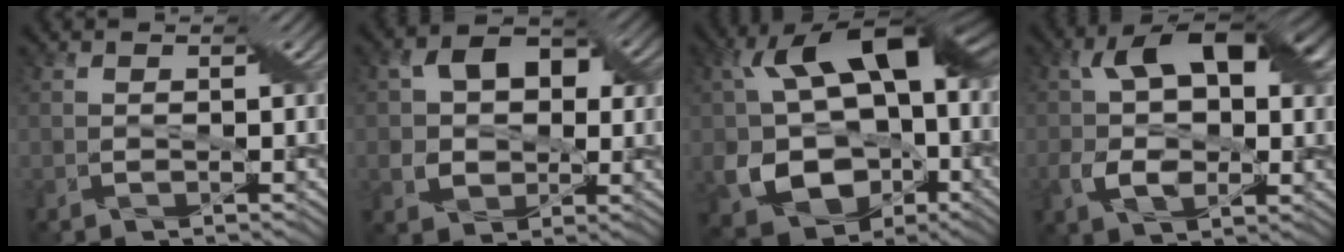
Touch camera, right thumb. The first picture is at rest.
{"total": 8.1, "force": [1.5, 6.3, 4.8], "torque": [-0.097, 0.013, 0.016]}
{"total": 17.7, "force": [-0.9, 12.6, 12.4], "torque": [-0.218, -0.021, -0.006]}
{"total": 11.1, "force": [1.2, 6.8, 8.7], "torque": [-0.166, -0.001, 0.019]}